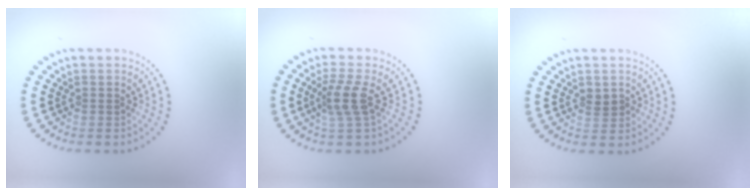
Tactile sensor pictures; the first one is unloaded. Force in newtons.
{"total": 2.7, "press": 2.1, "slide": 1.6}
{"total": 1.1, "press": 1.1, "slide": 0.2}